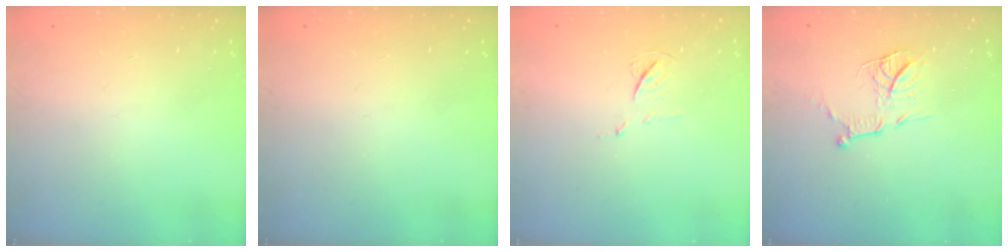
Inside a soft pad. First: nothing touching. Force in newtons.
{"total": 0.0}
{"total": 5.6, "press": 5.6, "slide": 0.8}
{"total": 12.1, "press": 12.1, "slide": 0.9}